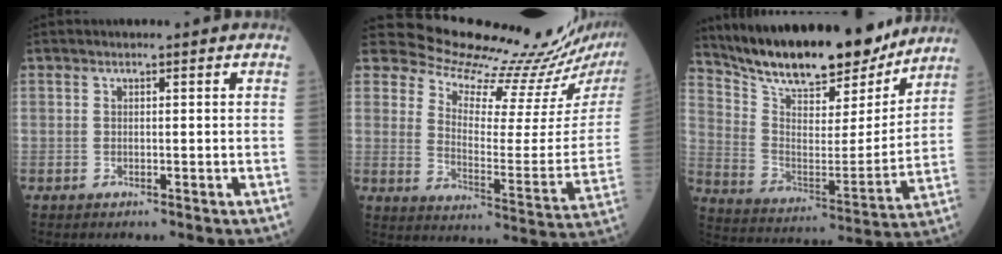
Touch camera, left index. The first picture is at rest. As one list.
[{"total": 17.9, "force": [17.6, 0.0, 3.0], "torque": [-0.054, -0.114, 0.230]}, {"total": 22.2, "force": [19.5, 5.1, 9.1], "torque": [-0.162, -0.014, 0.307]}]